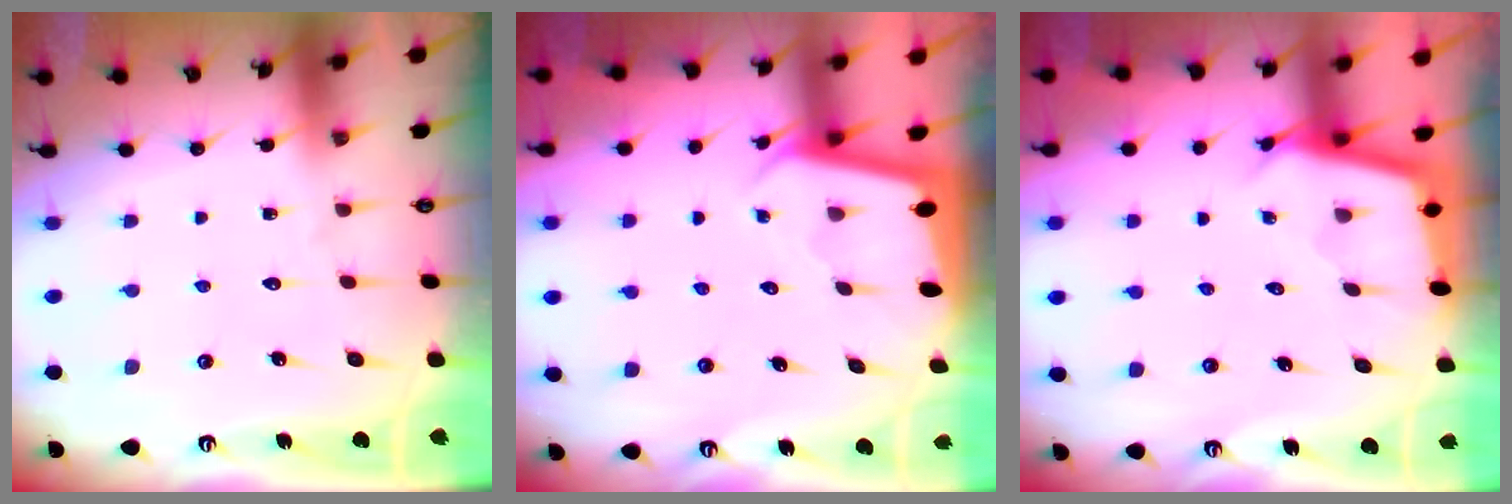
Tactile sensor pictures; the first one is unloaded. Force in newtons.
{"total": 2.0, "press": 2.0, "slide": 0.0}
{"total": 3.8, "press": 3.8, "slide": 0.1}